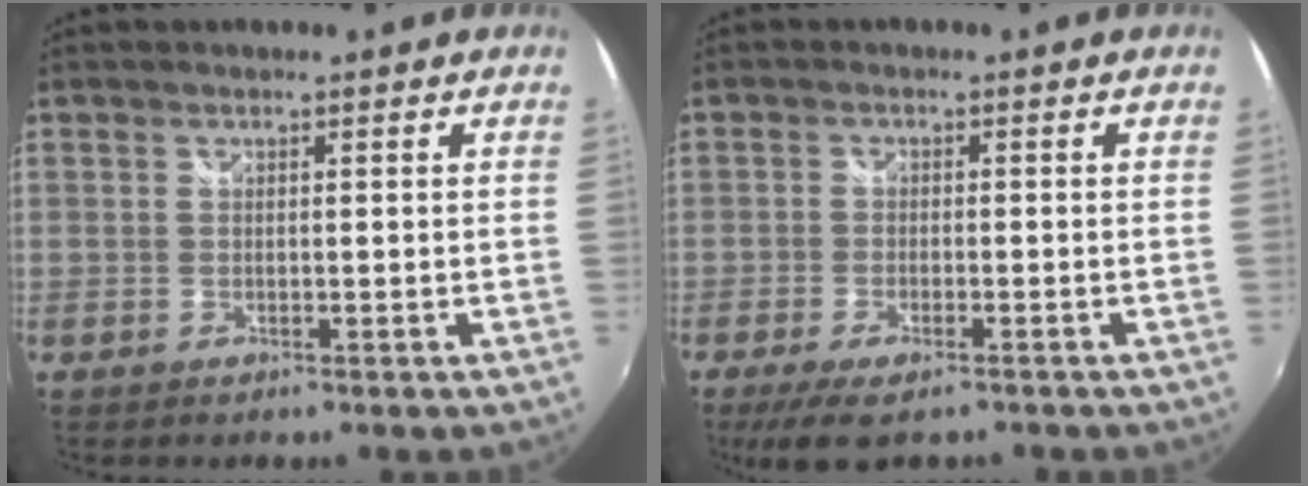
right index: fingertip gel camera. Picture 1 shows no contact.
{"total": 7.5, "force": [-5.4, 2.4, 4.5], "torque": [-0.108, -0.029, -0.093]}